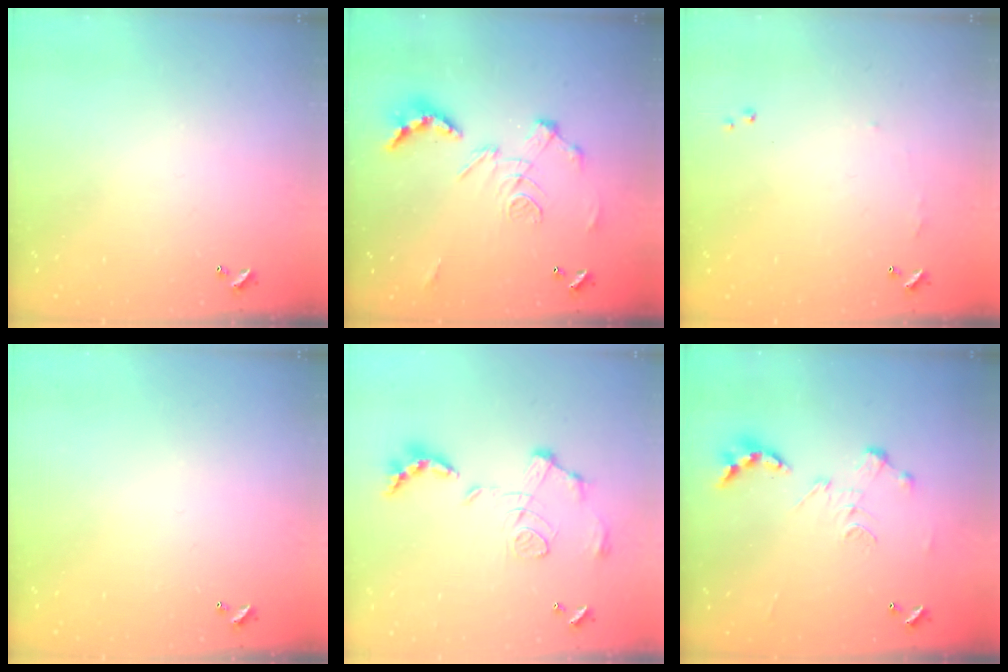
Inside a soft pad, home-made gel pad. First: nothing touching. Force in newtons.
{"total": 2.9, "press": 2.3, "slide": 1.7}
{"total": 5.2, "press": 5.1, "slide": 0.6}
{"total": 0.0}
{"total": 1.5, "press": 0.8, "slide": 1.3}
{"total": 0.0}